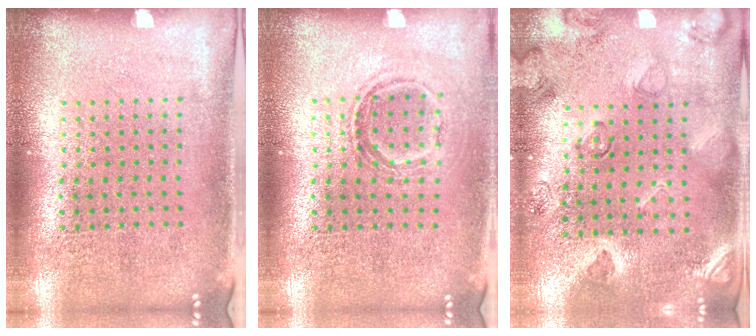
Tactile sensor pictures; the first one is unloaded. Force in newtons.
{"total": 1.2, "press": 1.1, "slide": 0.5}
{"total": 2.4, "press": 1.9, "slide": 1.5}